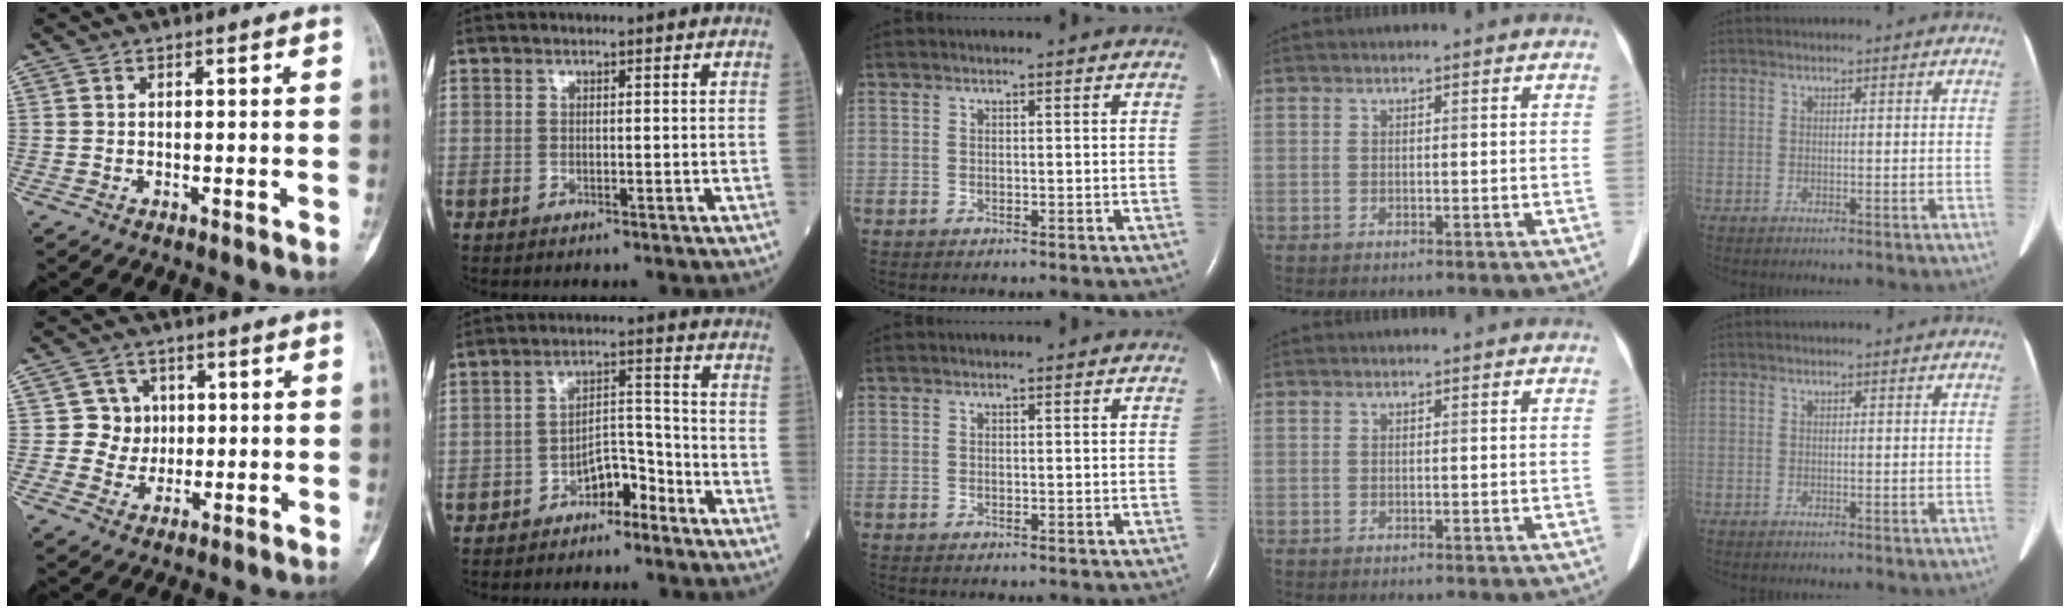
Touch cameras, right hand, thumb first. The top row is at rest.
{"thumb": {"total": 5.2, "force": [0.6, 5.1, 0.6], "torque": [0.029, 0.009, 0.005]}, "index": {"total": 5.5, "force": [-3.9, 2.4, 3.1], "torque": [-0.047, 0.024, -0.068]}}